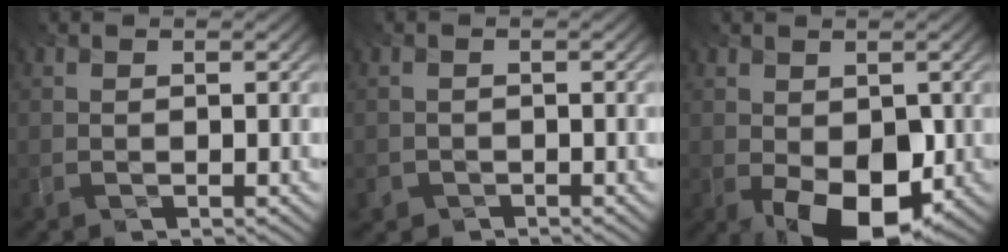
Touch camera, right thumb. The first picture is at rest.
{"total": 1.1, "force": [-0.8, 0.8, -0.3], "torque": [-0.004, 0.000, -0.009]}
{"total": 9.0, "force": [-2.7, 5.3, 6.9], "torque": [-0.123, -0.019, -0.039]}